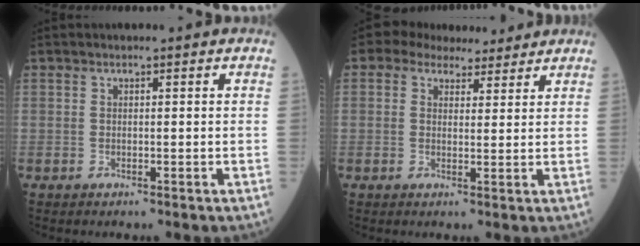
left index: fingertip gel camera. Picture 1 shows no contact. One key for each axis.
{"total": 6.5, "fx": 5.3, "fy": 3.2, "fz": 1.8, "tx": -0.026, "ty": 0.021, "tz": 0.075}